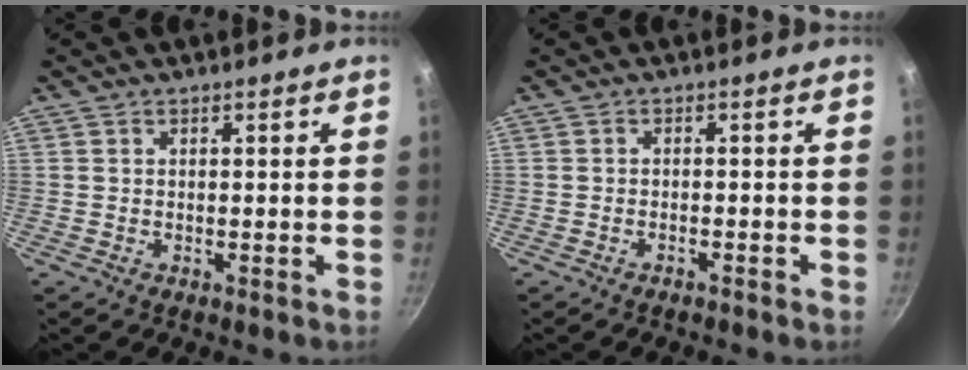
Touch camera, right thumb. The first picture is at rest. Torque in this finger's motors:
{"motor_torque": [-0.44, -0.29, -0.21, 0.64, -0.03]}